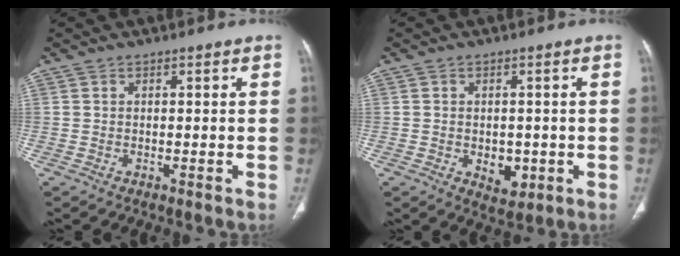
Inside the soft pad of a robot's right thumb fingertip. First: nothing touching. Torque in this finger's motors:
{"motor_torque": [-0.38, 0.24, -0.16, 0.07, 0.00]}